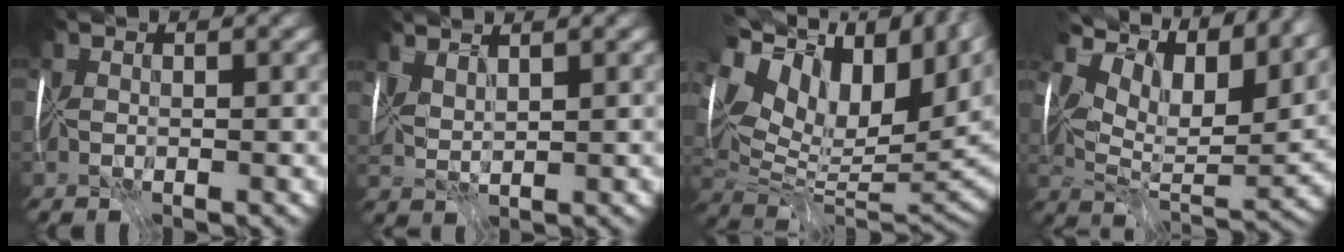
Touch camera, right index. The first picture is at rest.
{"total": 1.6, "force": [1.3, -0.6, 0.7], "torque": [-0.029, 0.000, 0.036]}
{"total": 17.0, "force": [5.6, 9.1, 13.2], "torque": [-0.247, -0.010, 0.146]}
{"total": 10.7, "force": [7.2, 4.1, 6.8], "torque": [-0.136, 0.015, 0.134]}